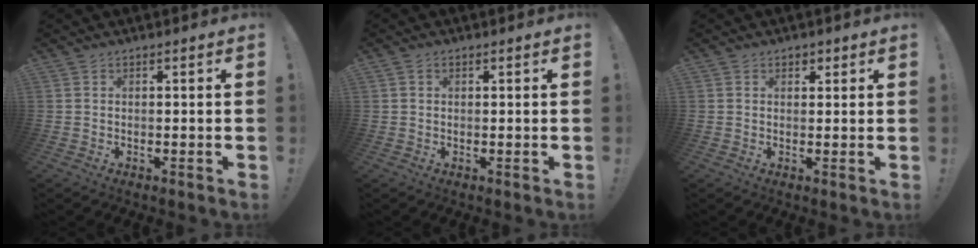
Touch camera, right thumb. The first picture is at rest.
{"total": 0.8, "force": [0.4, 0.6, 0.3], "torque": [-0.002, 0.001, 0.006]}
{"total": 1.8, "force": [0.9, 1.5, 0.5], "torque": [-0.001, -0.001, 0.014]}